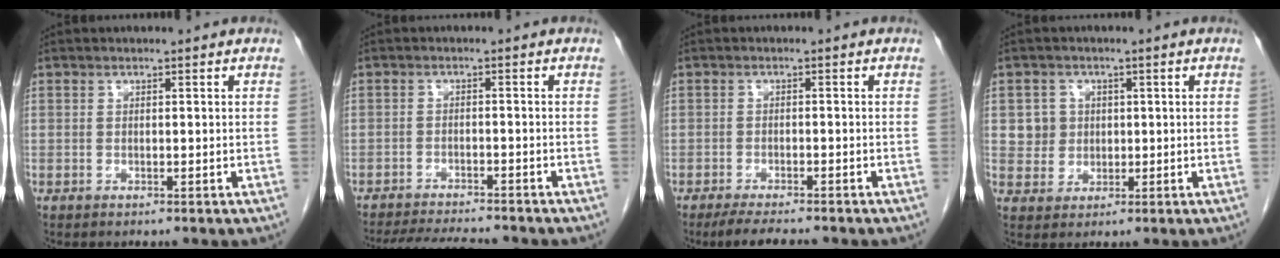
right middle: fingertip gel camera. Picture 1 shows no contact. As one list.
[{"total": 9.8, "force": [-9.1, 0.9, 3.5], "torque": [-0.055, -0.011, -0.135]}, {"total": 5.4, "force": [-4.6, 0.7, 2.6], "torque": [-0.044, -0.013, -0.074]}, {"total": 3.9, "force": [0.8, 3.8, 0.4], "torque": [-0.002, 0.012, 0.018]}]